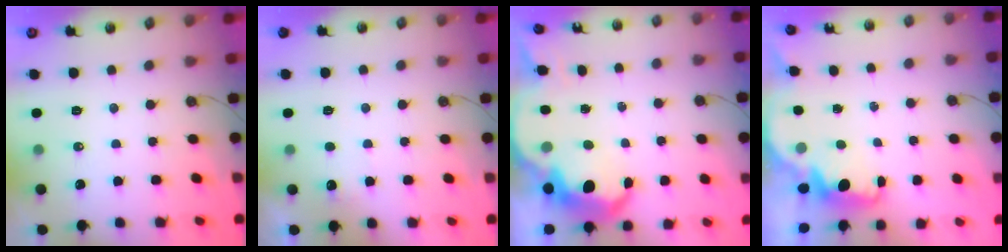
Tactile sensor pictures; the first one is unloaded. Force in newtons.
{"total": 4.4, "press": 4.3, "slide": 0.9}
{"total": 9.1, "press": 9.1, "slide": 0.3}
{"total": 2.4, "press": 2.3, "slide": 0.6}